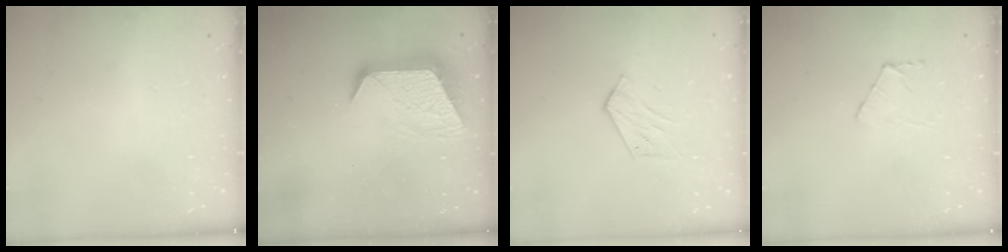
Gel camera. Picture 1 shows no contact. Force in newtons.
{"total": 12.1, "press": 12.1, "slide": 0.7}
{"total": 5.4, "press": 5.4, "slide": 0.5}
{"total": 3.6, "press": 3.6, "slide": 0.3}